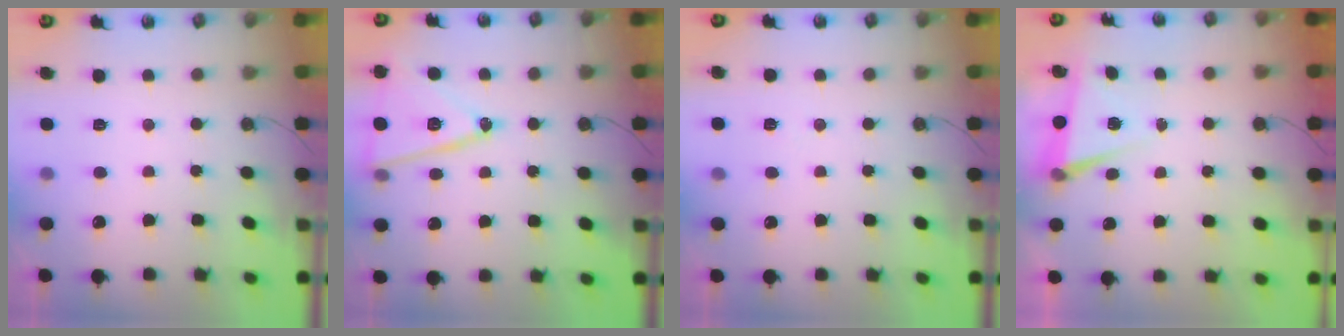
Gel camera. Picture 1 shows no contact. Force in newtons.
{"total": 15.3, "press": 14.8, "slide": 3.5}
{"total": 5.5, "press": 3.3, "slide": 4.4}
{"total": 6.1, "press": 4.2, "slide": 4.3}